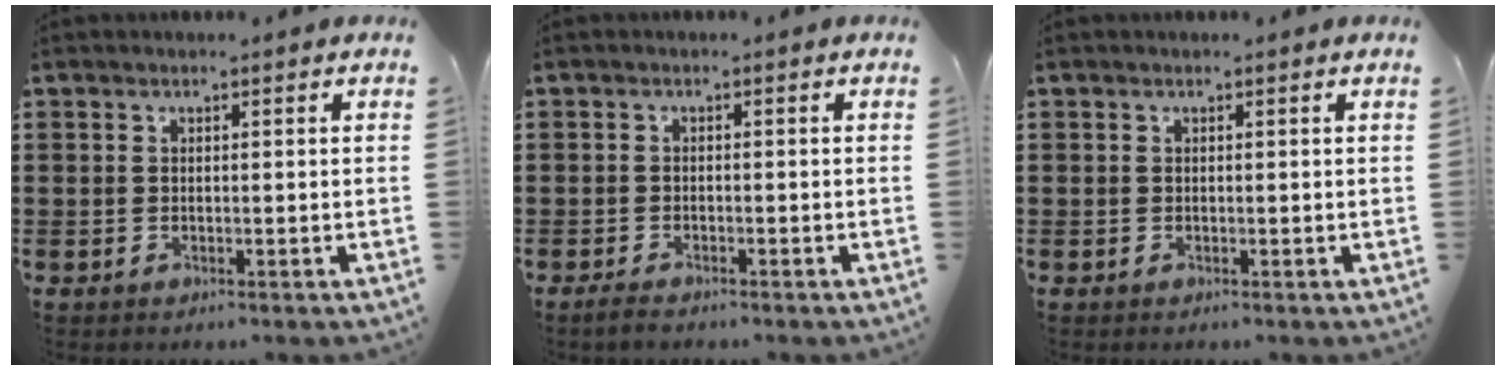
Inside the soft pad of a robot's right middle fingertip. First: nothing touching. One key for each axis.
{"total": 1.2, "fx": -1.0, "fy": 0.3, "fz": 0.6, "tx": -0.012, "ty": 0.000, "tz": -0.020}
{"total": 0.0}